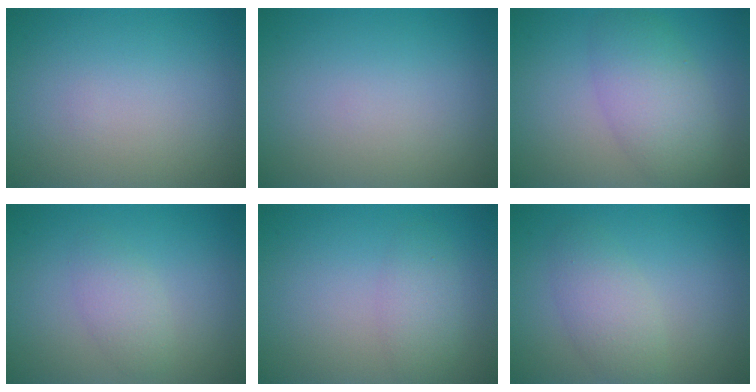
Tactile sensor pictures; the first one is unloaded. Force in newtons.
{"total": 0.0}
{"total": 5.0, "press": 5.0, "slide": 0.3}
{"total": 2.0, "press": 2.0, "slide": 0.1}
{"total": 2.2, "press": 2.2, "slide": 0.1}
{"total": 2.9, "press": 2.9, "slide": 0.2}